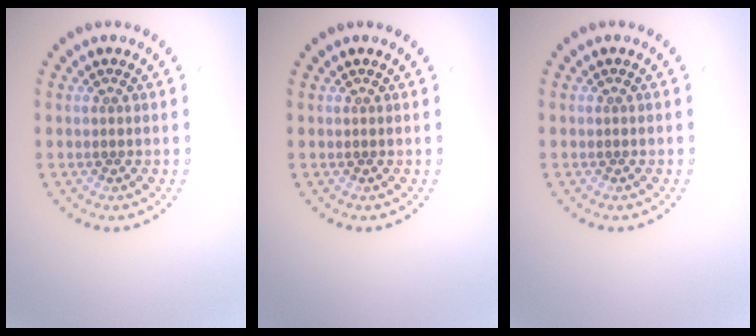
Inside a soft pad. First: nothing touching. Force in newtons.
{"total": 0.0}
{"total": 0.0}